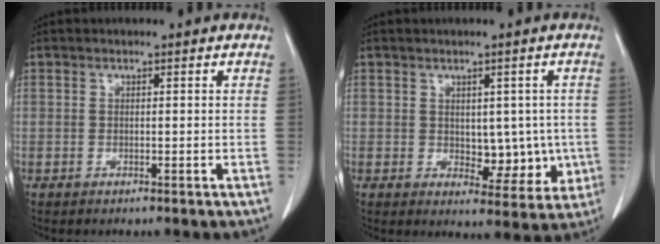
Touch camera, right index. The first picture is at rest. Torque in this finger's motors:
{"motor_torque": [0.06, 0.08, 0.08, 0.00]}